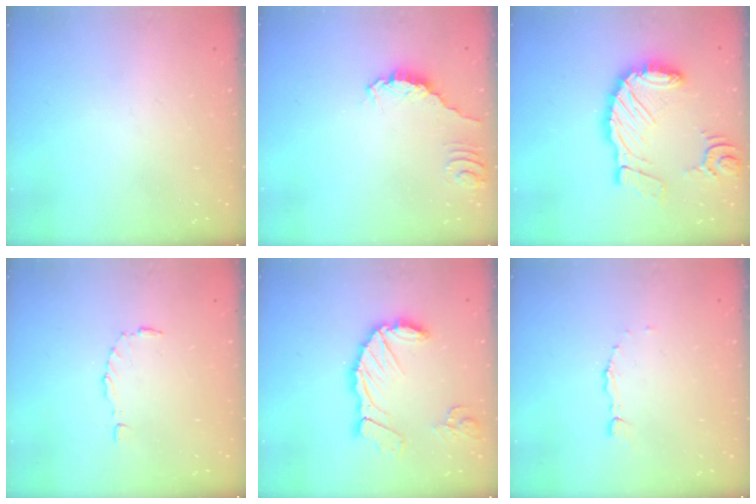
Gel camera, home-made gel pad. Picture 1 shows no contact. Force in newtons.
{"total": 0.0}
{"total": 16.9, "press": 16.8, "slide": 2.0}
{"total": 2.8, "press": 2.8, "slide": 0.4}
{"total": 14.7, "press": 14.6, "slide": 1.6}
{"total": 2.0, "press": 2.0, "slide": 0.3}